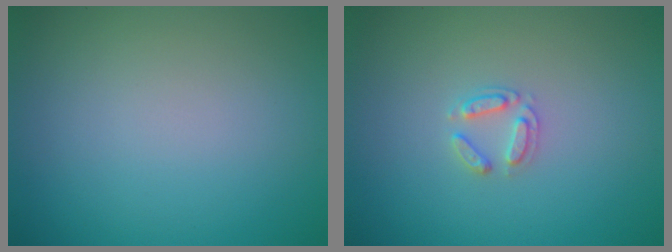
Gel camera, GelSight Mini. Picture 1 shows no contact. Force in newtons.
{"total": 1.7, "press": 1.7, "slide": 0.2}